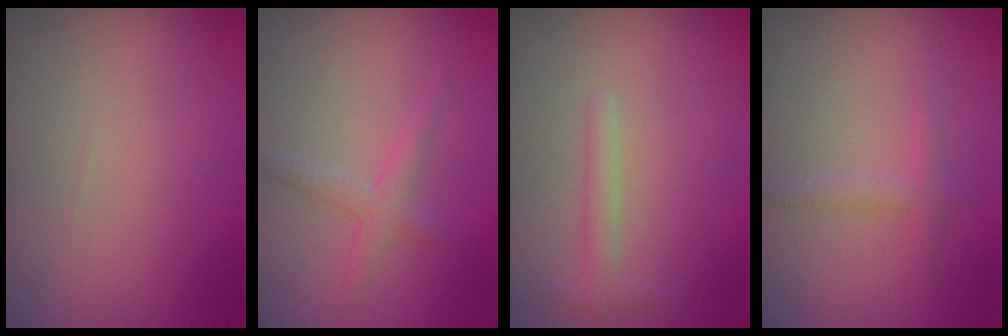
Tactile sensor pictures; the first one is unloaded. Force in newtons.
{"total": 1.9, "press": 1.9, "slide": 0.1}
{"total": 1.5, "press": 1.5, "slide": 0.0}
{"total": 1.5, "press": 1.5, "slide": 0.0}